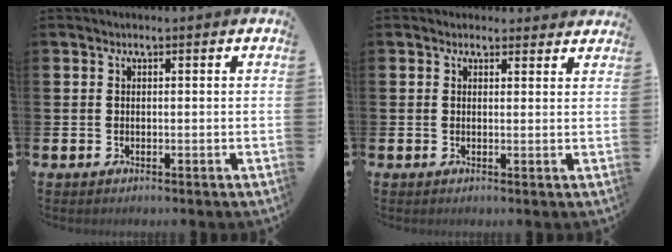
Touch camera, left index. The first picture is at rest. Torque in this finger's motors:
{"motor_torque": [1.01, -1.13, 0.33, 0.00]}